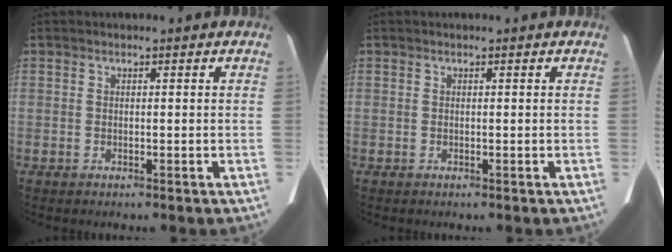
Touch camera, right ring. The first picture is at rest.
{"total": 0.0}